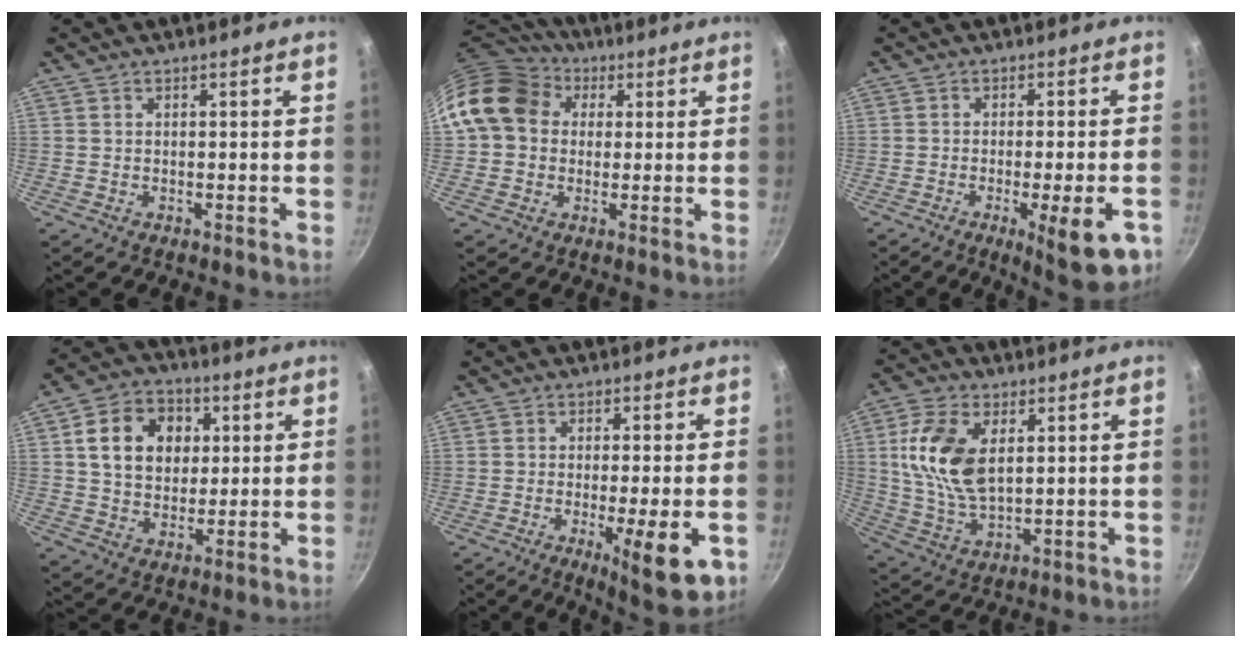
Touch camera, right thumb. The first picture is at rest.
{"total": 14.6, "force": [3.3, 12.1, 7.5], "torque": [-0.119, 0.031, 0.045]}
{"total": 11.3, "force": [-4.6, 2.4, 10.0], "torque": [-0.121, 0.004, -0.059]}
{"total": 13.5, "force": [3.3, 10.5, 7.7], "torque": [-0.104, 0.007, 0.049]}
{"total": 11.0, "force": [-3.6, 2.2, 10.2], "torque": [-0.142, -0.001, -0.047]}
{"total": 13.4, "force": [3.1, 7.7, 10.6], "torque": [-0.200, -0.013, 0.065]}